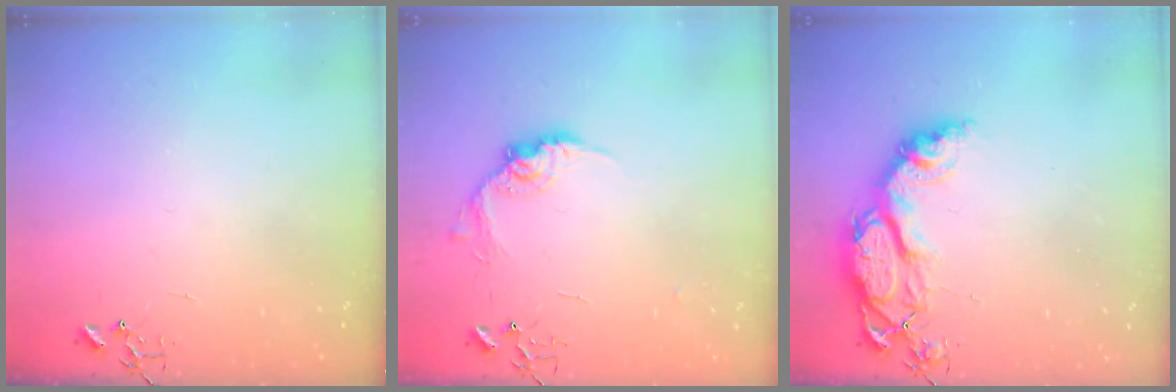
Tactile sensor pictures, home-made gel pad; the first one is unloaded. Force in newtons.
{"total": 11.2, "press": 11.2, "slide": 0.6}
{"total": 14.8, "press": 14.8, "slide": 1.3}